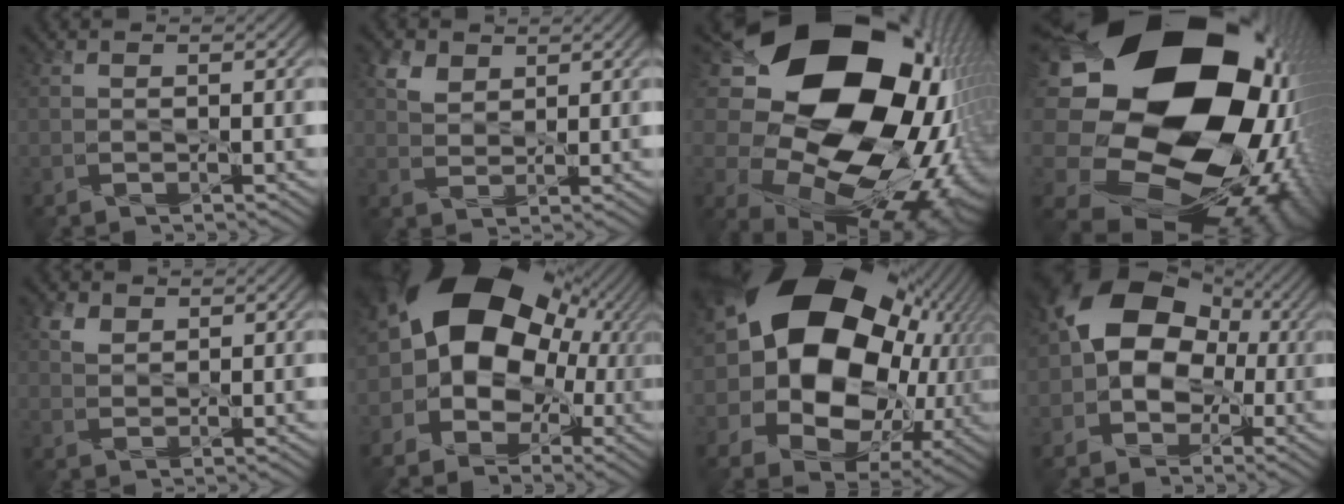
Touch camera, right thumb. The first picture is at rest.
{"total": 3.1, "force": [2.4, 1.8, 0.8], "torque": [-0.028, 0.007, 0.046]}
{"total": 22.3, "force": [5.0, 17.3, 13.2], "torque": [-0.268, -0.026, 0.123]}
{"total": 23.5, "force": [4.3, 19.5, 12.3], "torque": [-0.266, -0.047, 0.079]}
{"total": 2.2, "force": [1.8, 1.2, 0.5], "torque": [-0.018, 0.005, 0.034]}
{"total": 17.0, "force": [2.5, 13.1, 10.5], "torque": [-0.169, 0.028, 0.033]}
{"total": 21.1, "force": [3.7, 15.6, 13.8], "torque": [-0.259, -0.002, 0.083]}
{"total": 12.7, "force": [1.0, 9.9, 7.9], "torque": [-0.101, 0.028, -0.016]}